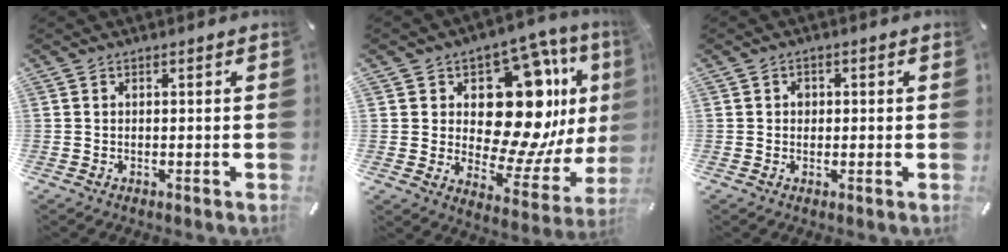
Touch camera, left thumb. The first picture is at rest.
{"total": 21.1, "force": [7.0, 12.7, 15.3], "torque": [-0.221, -0.059, 0.117]}
{"total": 1.6, "force": [-0.1, 1.5, 0.6], "torque": [-0.006, 0.003, -0.006]}